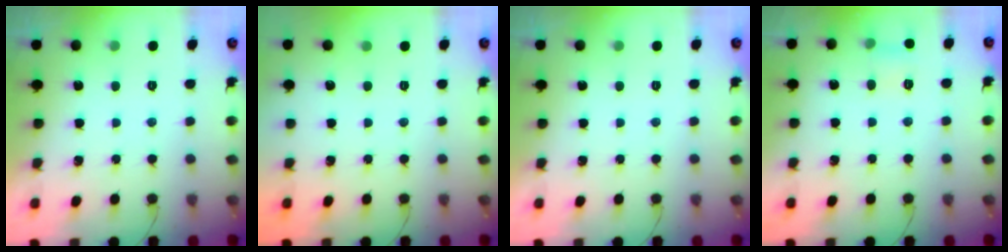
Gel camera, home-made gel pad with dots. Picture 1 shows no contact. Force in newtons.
{"total": 0.0}
{"total": 0.0}
{"total": 3.9, "press": 3.7, "slide": 1.3}